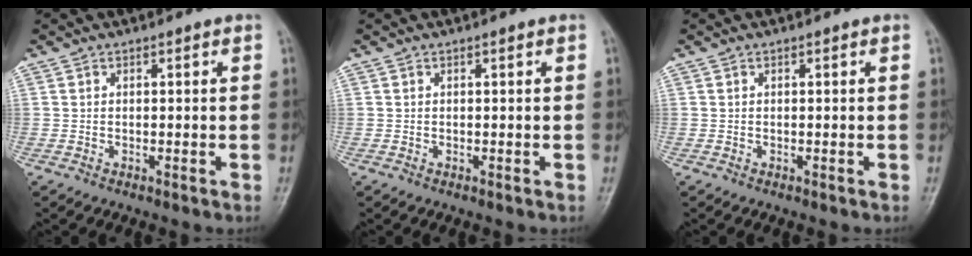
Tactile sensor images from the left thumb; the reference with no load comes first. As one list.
[{"total": 0.0}, {"total": 0.0}]